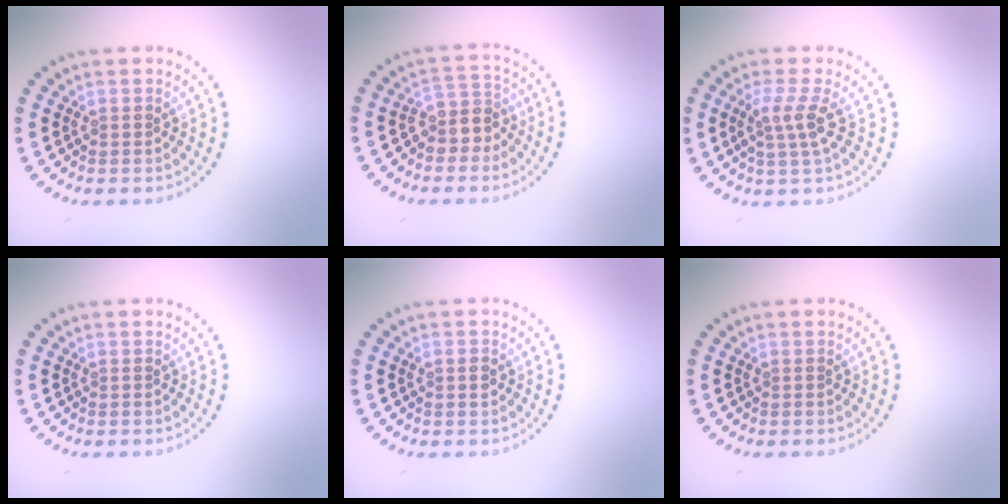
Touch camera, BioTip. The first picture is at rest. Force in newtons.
{"total": 2.8, "press": 2.3, "slide": 1.6}
{"total": 2.6, "press": 2.0, "slide": 1.7}
{"total": 0.0}
{"total": 1.2, "press": 1.2, "slide": 0.1}
{"total": 0.0}